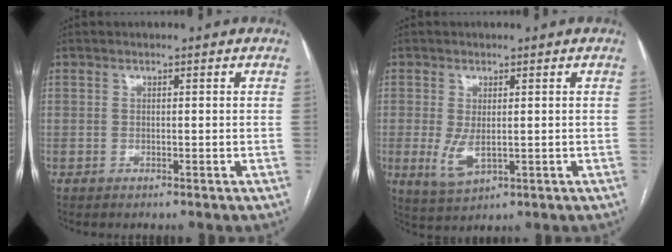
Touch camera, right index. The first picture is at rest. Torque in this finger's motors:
{"motor_torque": [1.17, -0.03, 0.47, 0.09]}